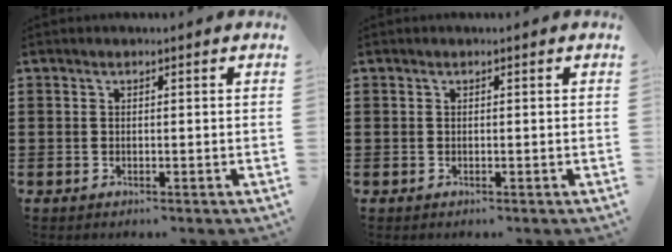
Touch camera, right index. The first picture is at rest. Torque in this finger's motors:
{"motor_torque": [0.00, 0.00, 0.00, 0.00]}